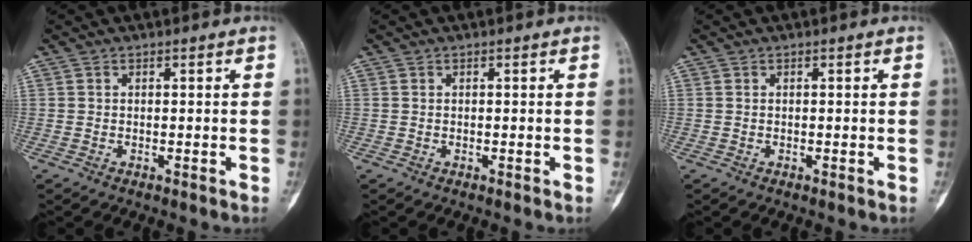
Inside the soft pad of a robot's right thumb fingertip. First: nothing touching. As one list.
[{"total": 0.0}, {"total": 0.0}]